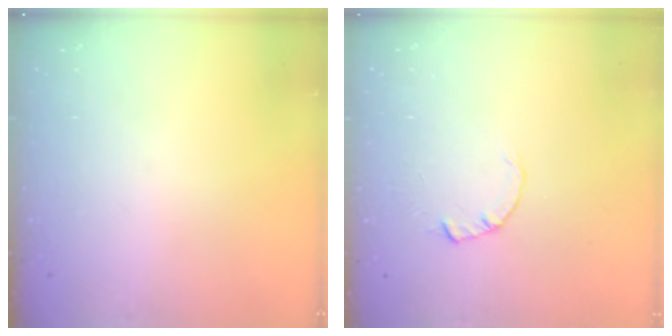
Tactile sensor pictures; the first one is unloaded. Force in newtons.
{"total": 1.8, "press": 1.7, "slide": 0.3}